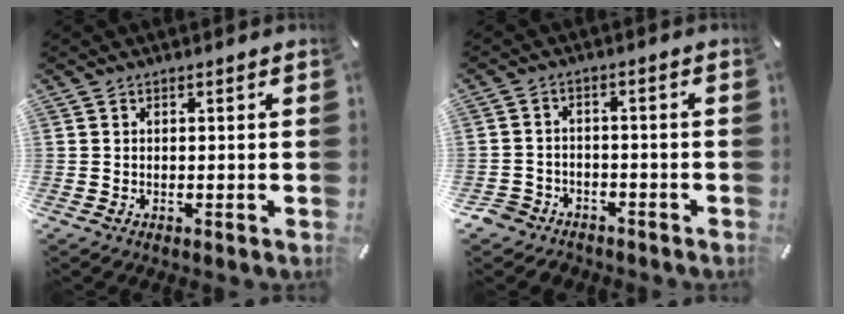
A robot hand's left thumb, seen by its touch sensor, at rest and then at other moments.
{"total": 4.9, "force": [-3.6, 3.2, 1.0], "torque": [-0.032, 0.011, -0.075]}